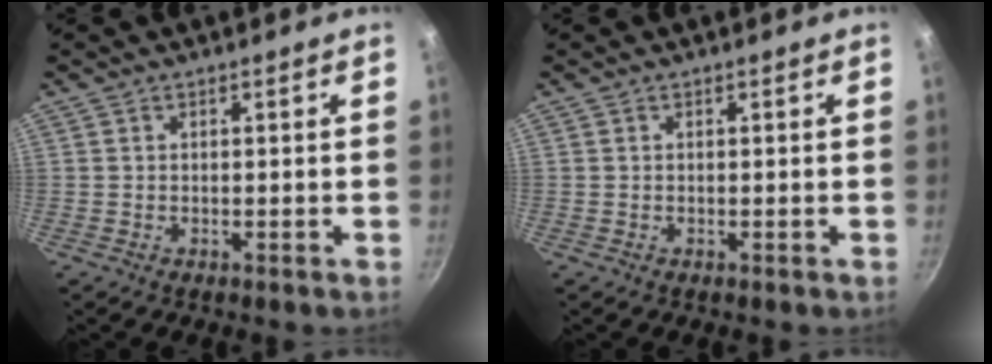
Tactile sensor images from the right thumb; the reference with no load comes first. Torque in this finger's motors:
{"motor_torque": [0.00, 0.00, 0.17, 0.00, 0.00]}